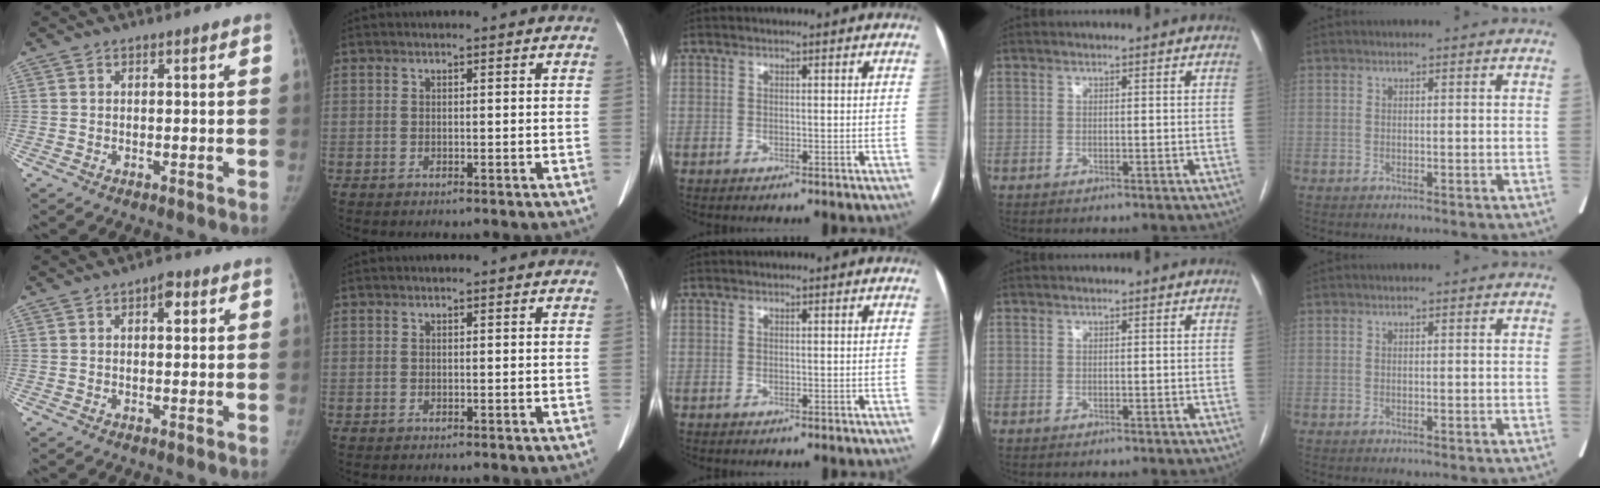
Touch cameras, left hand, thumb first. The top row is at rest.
{"thumb": {"total": 3.0, "force": [1.1, 1.5, 2.3], "torque": [-0.023, 0.001, 0.011]}}